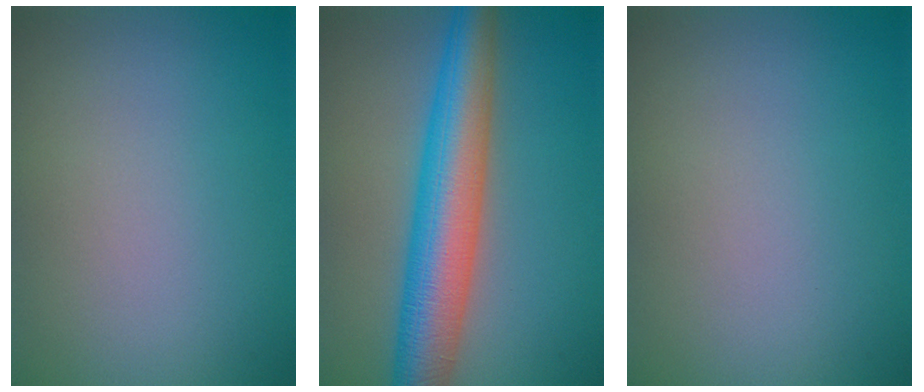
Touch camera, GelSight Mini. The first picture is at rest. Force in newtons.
{"total": 8.6, "press": 8.6, "slide": 0.2}
{"total": 0.0}